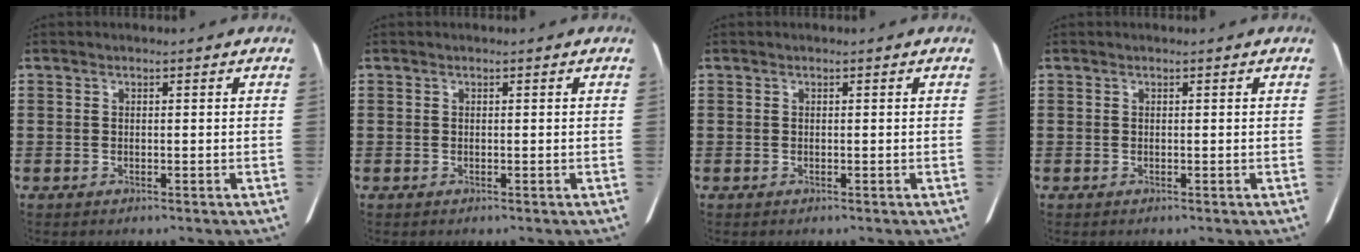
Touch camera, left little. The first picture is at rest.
{"total": 0.0}
{"total": 0.0}
{"total": 0.0}